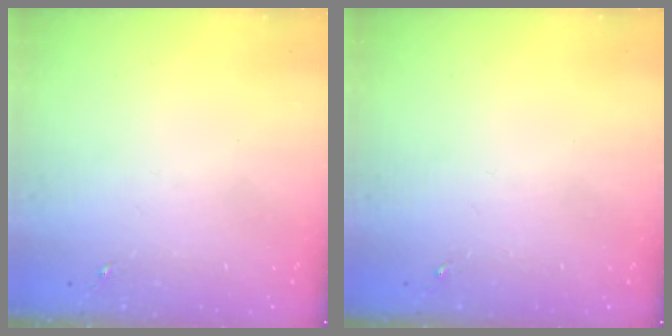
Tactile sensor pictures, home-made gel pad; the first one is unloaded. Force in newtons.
{"total": 0.0}